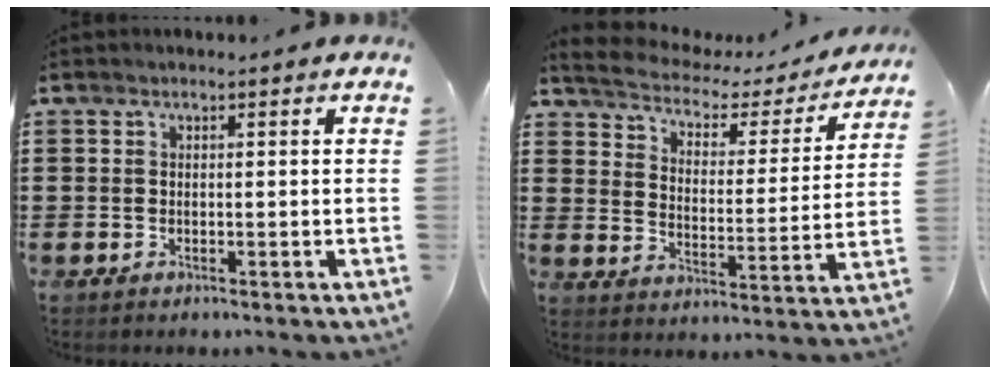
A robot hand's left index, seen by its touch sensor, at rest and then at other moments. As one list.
[{"total": 3.2, "force": [2.8, 1.3, 0.8], "torque": [-0.036, -0.019, 0.039]}]